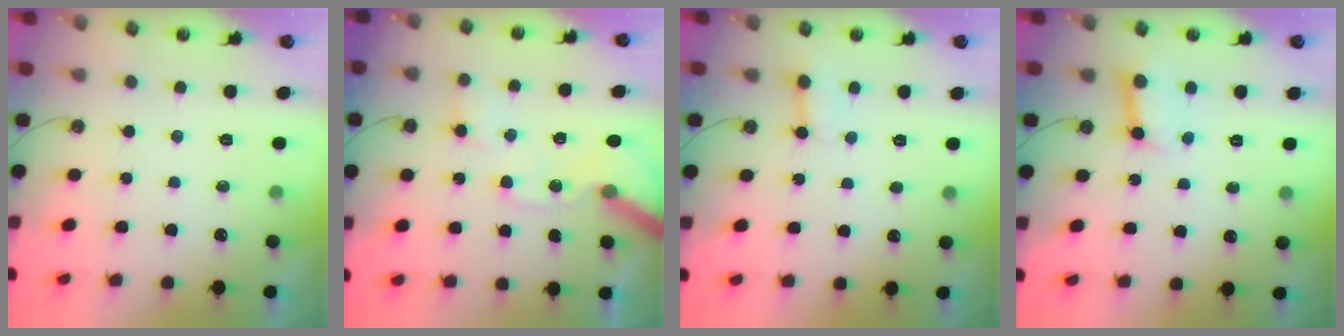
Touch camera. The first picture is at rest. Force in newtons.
{"total": 12.3, "press": 12.2, "slide": 2.0}
{"total": 3.9, "press": 3.9, "slide": 0.5}
{"total": 6.5, "press": 6.4, "slide": 0.9}